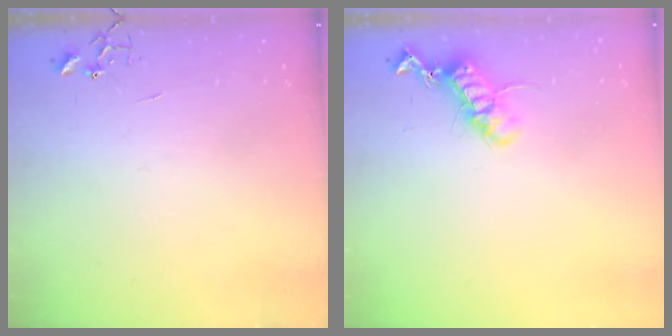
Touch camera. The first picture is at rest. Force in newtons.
{"total": 12.9, "press": 12.9, "slide": 0.3}